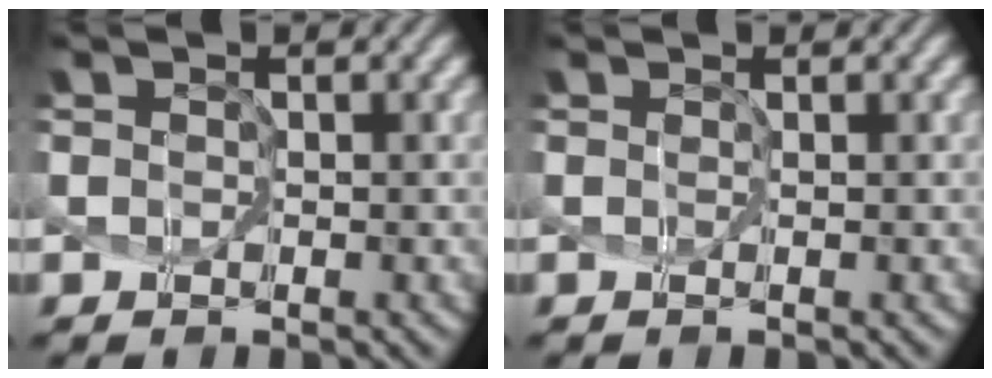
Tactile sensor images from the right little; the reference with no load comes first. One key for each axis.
{"total": 1.4, "fx": 0.4, "fy": -1.3, "fz": -0.2, "tx": 0.008, "ty": -0.011, "tz": 0.009}